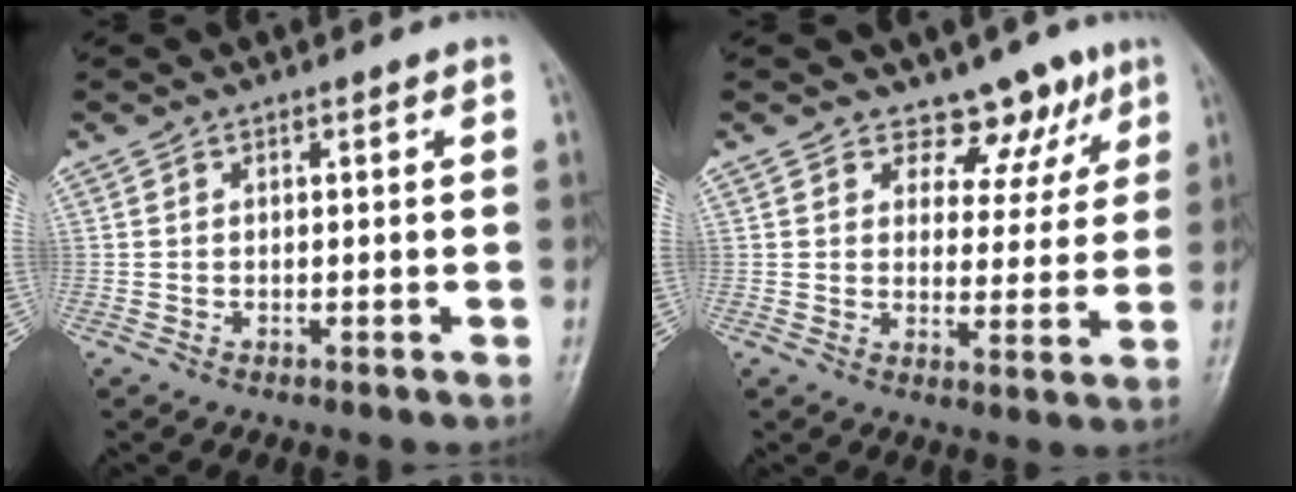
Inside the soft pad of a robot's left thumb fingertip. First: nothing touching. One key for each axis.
{"total": 8.1, "fx": 5.7, "fy": 5.3, "fz": 2.3, "tx": 0.013, "ty": -0.031, "tz": 0.074}